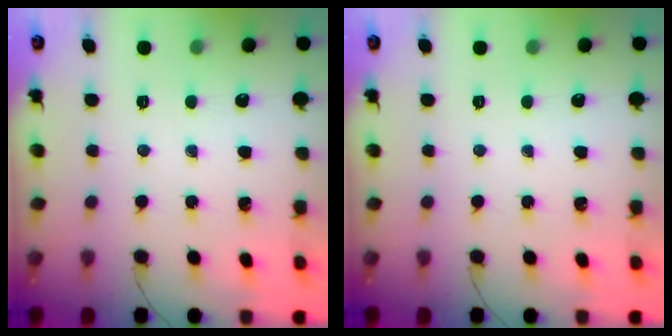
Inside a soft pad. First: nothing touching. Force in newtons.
{"total": 0.0}